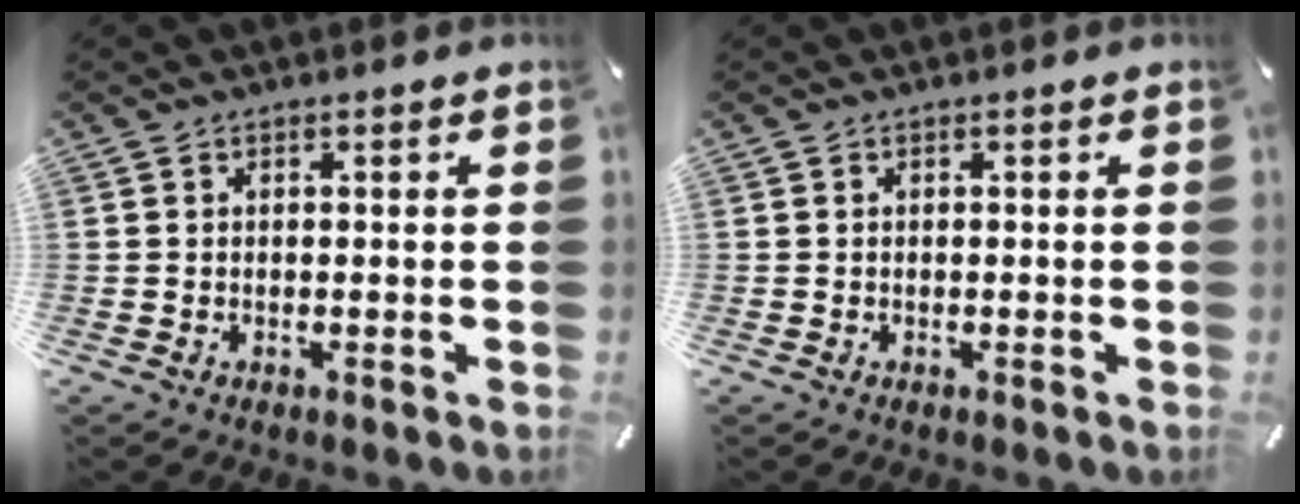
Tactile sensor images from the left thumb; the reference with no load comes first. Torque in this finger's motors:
{"motor_torque": [-0.02, -0.02, -0.01, 0.01, 0.00]}